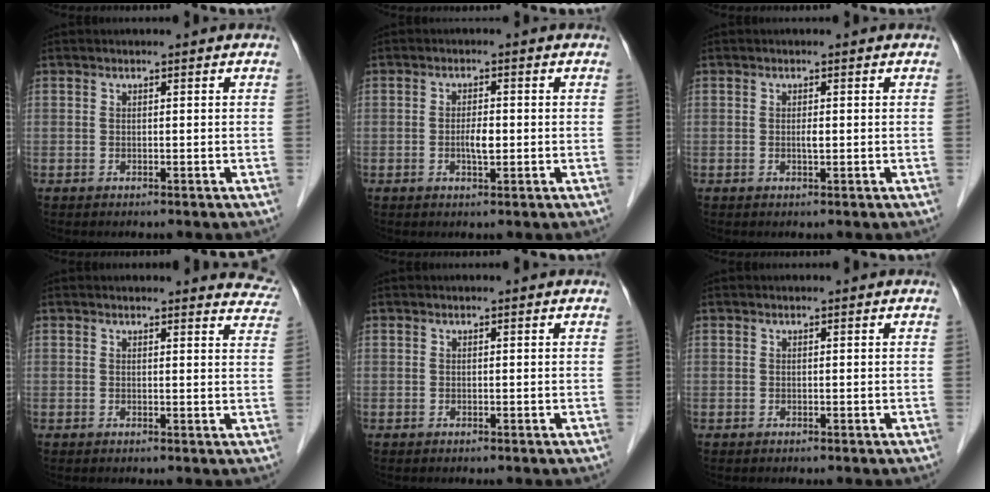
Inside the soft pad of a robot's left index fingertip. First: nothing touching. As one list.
[{"total": 2.5, "force": [-0.4, 0.7, 2.3], "torque": [-0.045, 0.001, -0.006]}, {"total": 0.8, "force": [0.0, 0.2, 0.8], "torque": [-0.014, -0.001, -0.001]}, {"total": 6.5, "force": [6.3, 1.4, 0.6], "torque": [0.020, -0.025, 0.033]}, {"total": 0.0}, {"total": 0.0}]